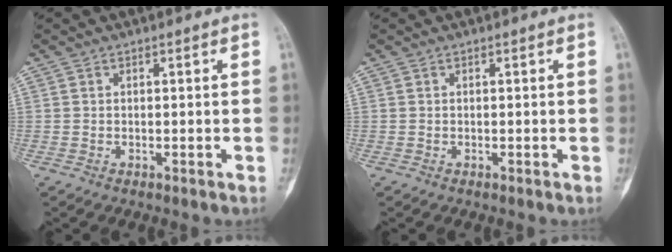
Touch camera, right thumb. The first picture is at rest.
{"total": 0.0}